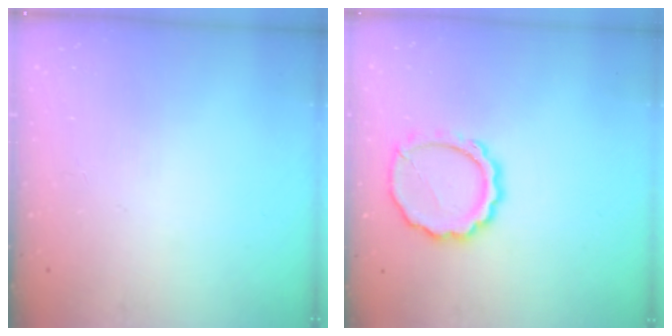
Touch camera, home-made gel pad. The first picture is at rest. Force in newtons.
{"total": 11.3, "press": 11.0, "slide": 2.2}